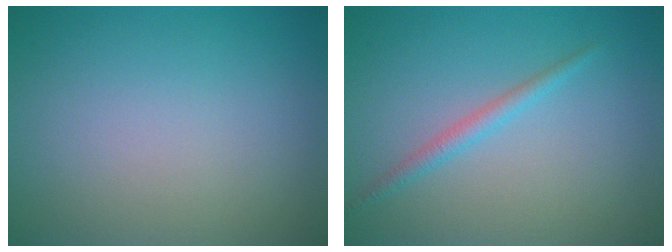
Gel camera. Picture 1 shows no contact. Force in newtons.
{"total": 1.5, "press": 1.5, "slide": 0.1}